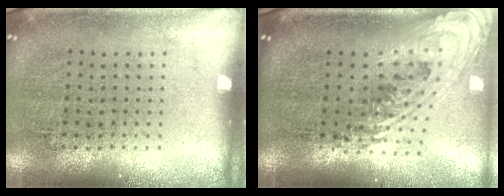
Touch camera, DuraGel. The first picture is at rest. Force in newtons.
{"total": 2.4, "press": 1.7, "slide": 1.7}